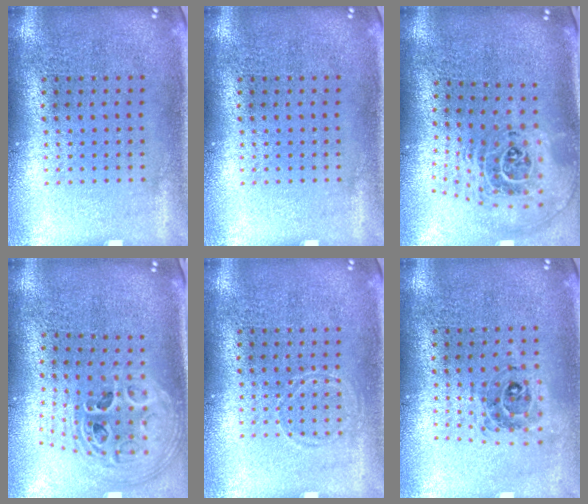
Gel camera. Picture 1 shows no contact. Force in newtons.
{"total": 0.0}
{"total": 2.6, "press": 1.9, "slide": 1.8}
{"total": 2.8, "press": 2.0, "slide": 1.9}
{"total": 0.8, "press": 0.7, "slide": 0.2}
{"total": 0.5, "press": 0.5, "slide": 0.0}